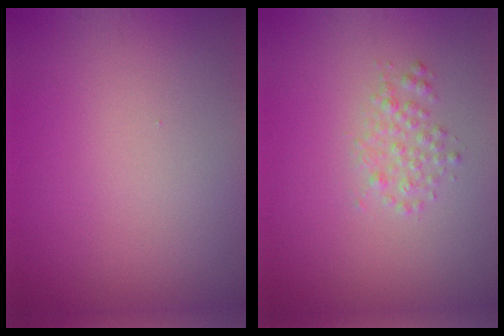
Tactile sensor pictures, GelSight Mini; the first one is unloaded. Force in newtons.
{"total": 1.6, "press": 1.6, "slide": 0.1}